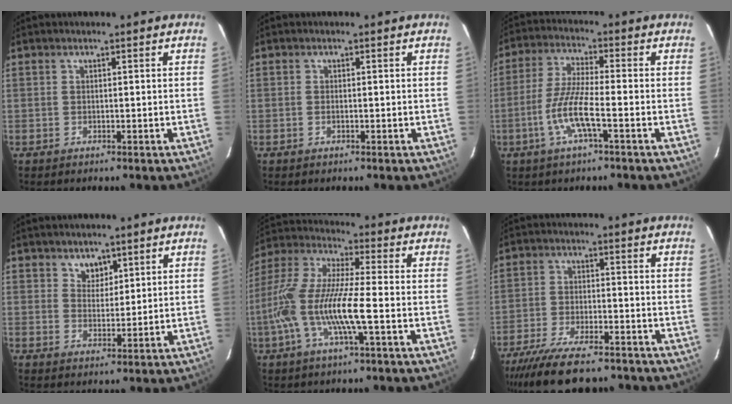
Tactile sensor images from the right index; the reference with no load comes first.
{"total": 0.5, "force": [-0.2, 0.1, 0.5], "torque": [-0.009, 0.002, -0.004]}
{"total": 8.4, "force": [-3.3, 0.5, 7.7], "torque": [-0.165, 0.000, -0.064]}
{"total": 3.4, "force": [2.3, 2.3, 0.8], "torque": [-0.006, -0.001, 0.039]}
{"total": 14.6, "force": [-4.1, 1.4, 13.9], "torque": [-0.281, -0.004, -0.083]}
{"total": 16.7, "force": [-13.7, 4.7, 8.3], "torque": [-0.175, -0.027, -0.218]}